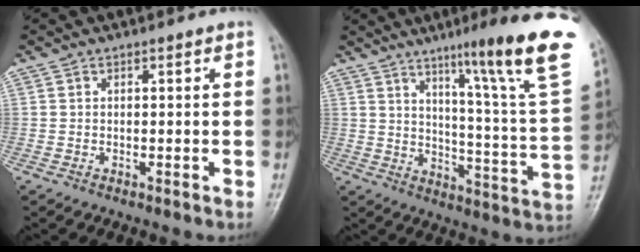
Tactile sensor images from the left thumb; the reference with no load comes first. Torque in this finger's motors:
{"motor_torque": [0.98, -0.29, 1.42, -1.35, 0.10]}